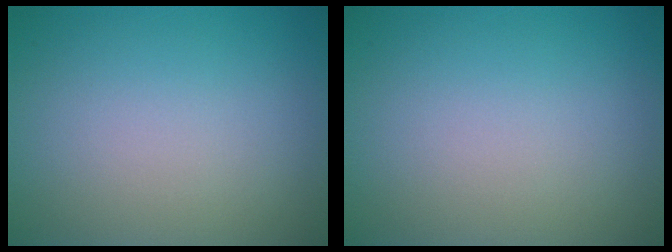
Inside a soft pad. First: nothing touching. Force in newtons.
{"total": 0.0}